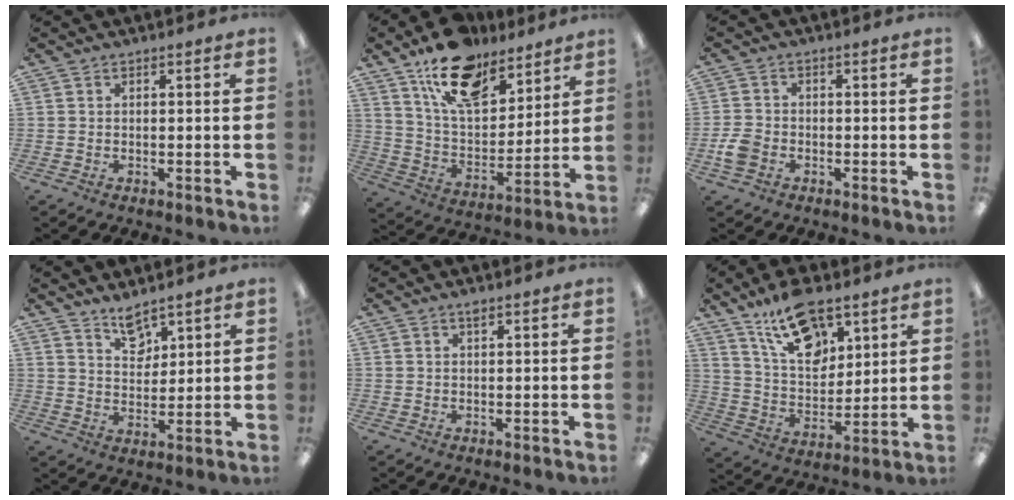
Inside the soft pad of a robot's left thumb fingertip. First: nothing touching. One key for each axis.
{"total": 17.0, "fx": 12.3, "fy": 8.4, "fz": 8.2, "tx": -0.137, "ty": -0.071, "tz": 0.221}
{"total": 4.5, "fx": -1.8, "fy": 3.4, "fz": 2.5, "tx": -0.050, "ty": 0.008, "tz": -0.034}
{"total": 6.4, "fx": 5.3, "fy": 3.0, "fz": 1.9, "tx": -0.021, "ty": -0.033, "tz": 0.094}
{"total": 1.1, "fx": 0.8, "fy": 0.2, "fz": 0.7, "tx": -0.017, "ty": 0.001, "tz": 0.014}
{"total": 16.2, "fx": 10.8, "fy": 8.0, "fz": 9.0, "tx": -0.154, "ty": -0.049, "tz": 0.193}